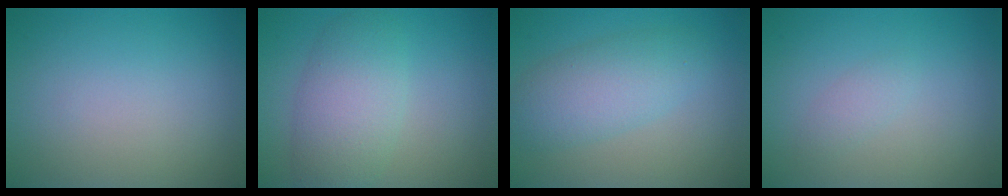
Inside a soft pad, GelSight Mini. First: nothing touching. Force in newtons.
{"total": 5.1, "press": 5.1, "slide": 0.5}
{"total": 4.4, "press": 4.4, "slide": 0.1}
{"total": 1.0, "press": 1.0, "slide": 0.1}